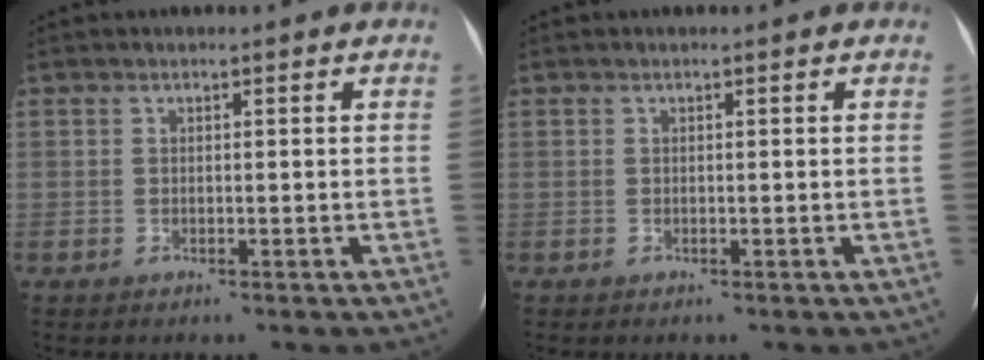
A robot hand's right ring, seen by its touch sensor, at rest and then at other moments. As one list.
[{"total": 0.0}]